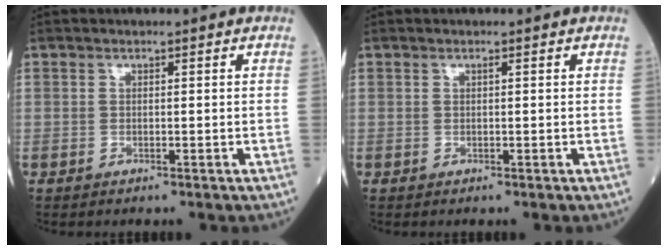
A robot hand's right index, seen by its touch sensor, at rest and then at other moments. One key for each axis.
{"total": 0.0}